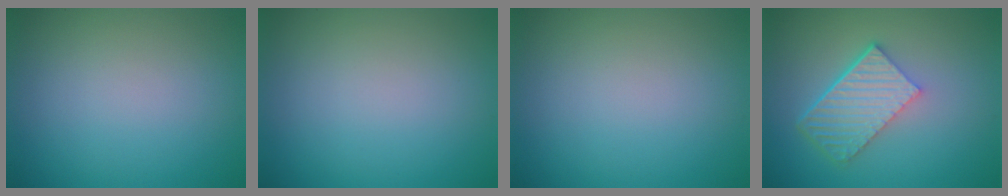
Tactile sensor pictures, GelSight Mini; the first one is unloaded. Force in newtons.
{"total": 0.0}
{"total": 0.0}
{"total": 5.7, "press": 3.9, "slide": 4.1}